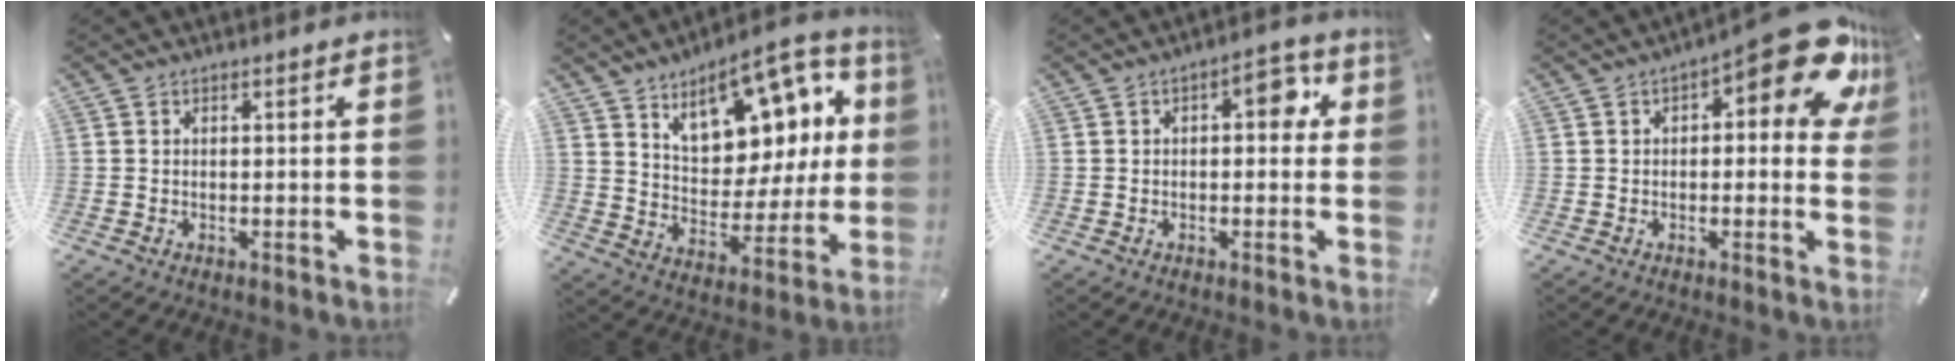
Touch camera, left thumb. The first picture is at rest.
{"total": 16.3, "force": [9.7, 9.6, 8.9], "torque": [-0.115, -0.071, 0.167]}
{"total": 6.3, "force": [1.3, 3.3, 5.2], "torque": [-0.064, 0.002, 0.011]}
{"total": 15.2, "force": [7.4, 5.8, 12.0], "torque": [-0.146, -0.054, 0.118]}